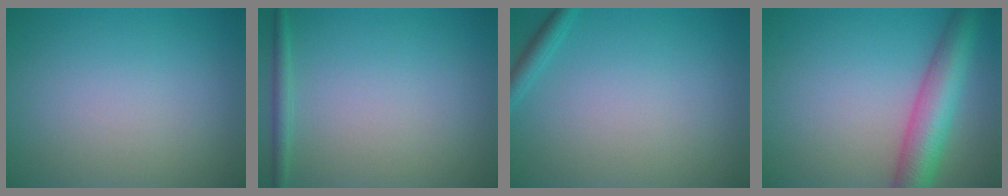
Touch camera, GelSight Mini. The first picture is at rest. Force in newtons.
{"total": 1.3, "press": 1.3, "slide": 0.1}
{"total": 1.4, "press": 1.4, "slide": 0.1}
{"total": 6.4, "press": 6.4, "slide": 0.3}